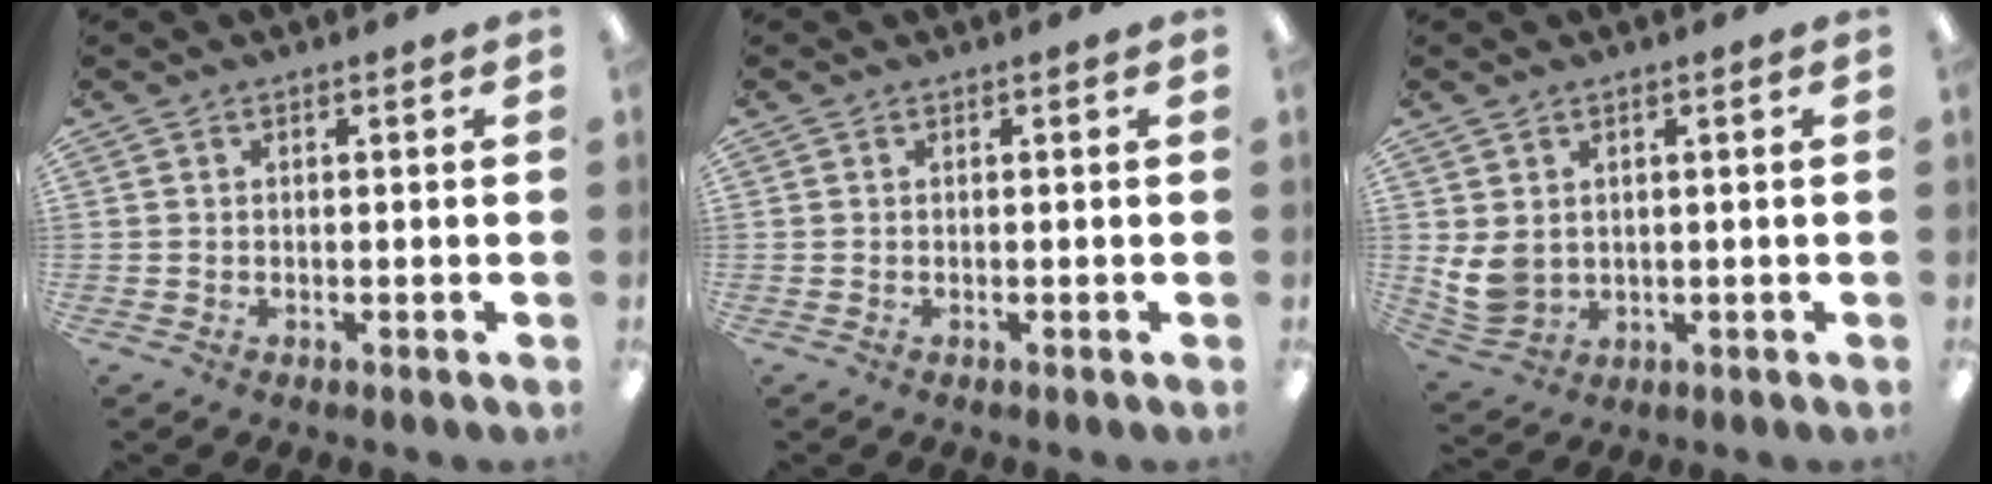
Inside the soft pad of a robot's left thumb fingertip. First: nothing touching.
{"total": 0.0}
{"total": 6.4, "force": [1.8, 4.9, 3.7], "torque": [-0.090, -0.004, 0.038]}